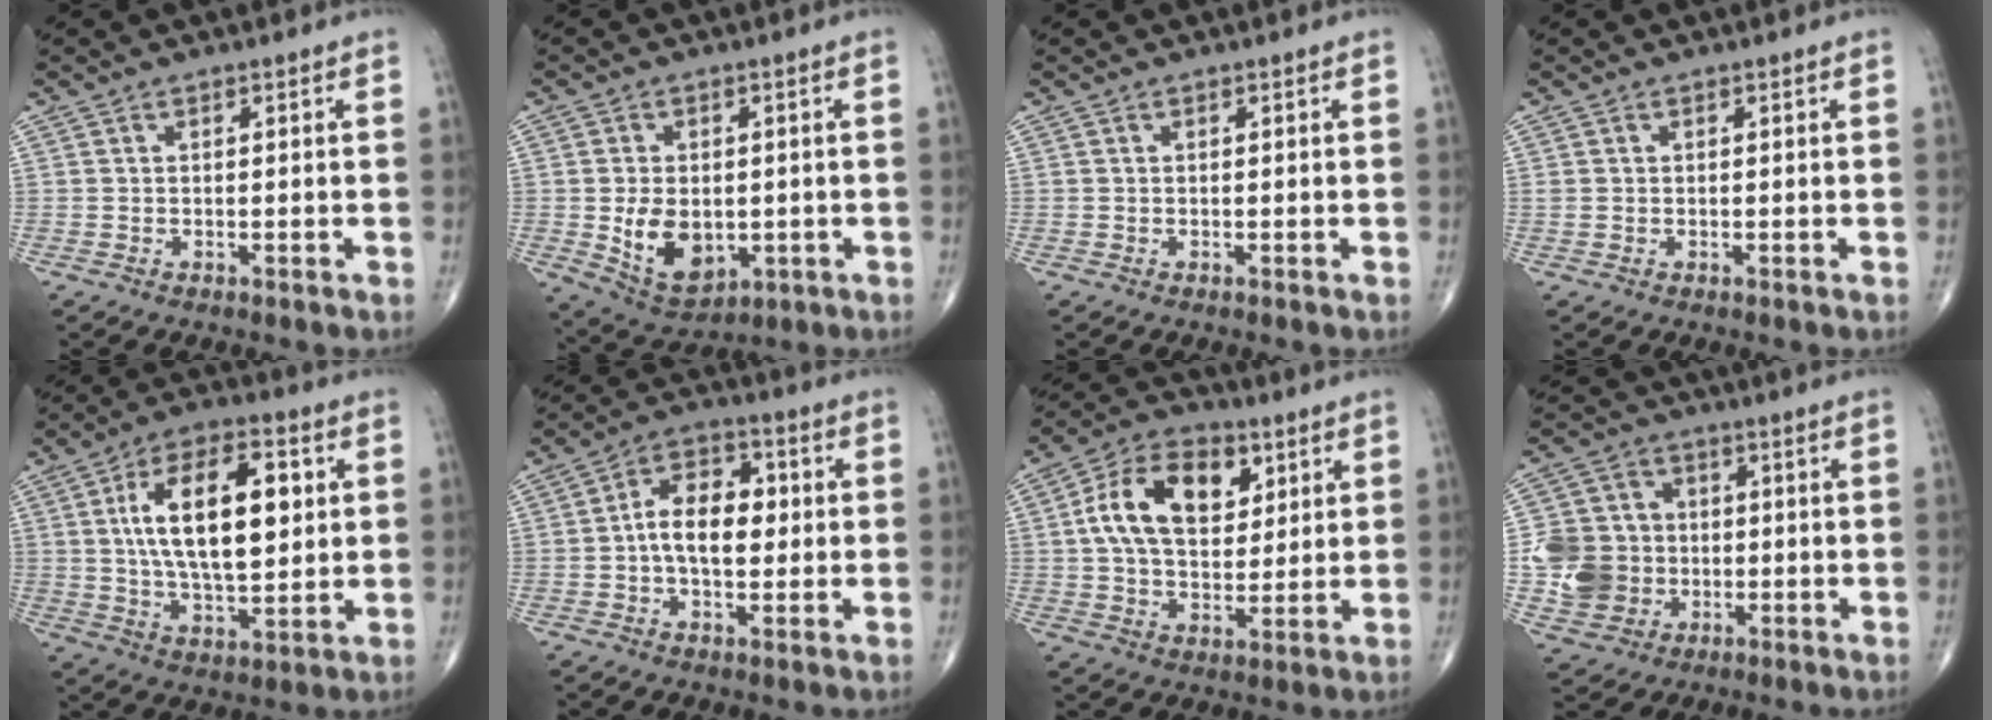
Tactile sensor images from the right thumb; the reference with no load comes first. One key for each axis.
{"total": 10.4, "fx": -1.3, "fy": 6.9, "fz": 7.7, "tx": -0.109, "ty": -0.008, "tz": -0.002}
{"total": 0.0}
{"total": 0.6, "fx": 0.1, "fy": 0.6, "fz": 0.3, "tx": -0.006, "ty": 0.002, "tz": 0.002}
{"total": 18.4, "fx": 3.4, "fy": 8.7, "fz": 15.8, "tx": -0.249, "ty": 0.000, "tz": 0.057}
{"total": 10.4, "fx": 0.1, "fy": 6.2, "fz": 8.3, "tx": -0.122, "ty": 0.022, "tz": -0.009}
{"total": 15.9, "fx": 4.4, "fy": 10.1, "fz": 11.4, "tx": -0.174, "ty": 0.002, "tz": 0.074}
{"total": 11.7, "fx": -1.3, "fy": 10.6, "fz": 4.8, "tx": -0.067, "ty": 0.013, "tz": -0.025}